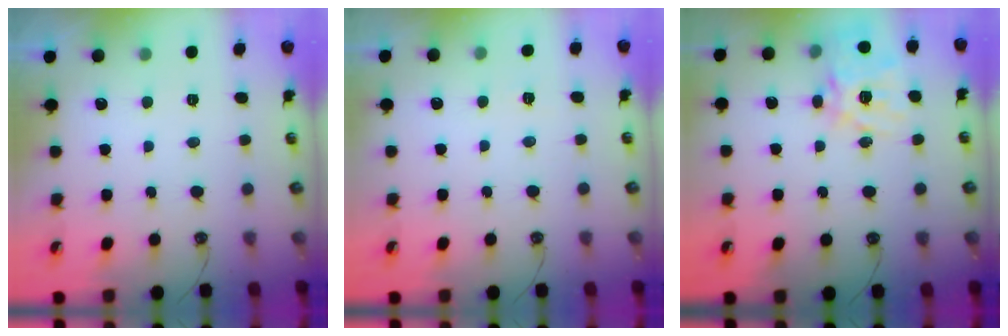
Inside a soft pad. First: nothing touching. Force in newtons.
{"total": 2.7, "press": 2.7, "slide": 0.4}
{"total": 17.5, "press": 17.3, "slide": 2.5}